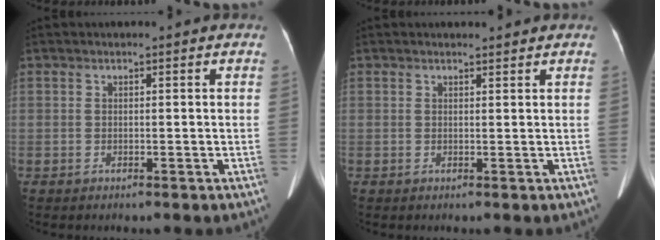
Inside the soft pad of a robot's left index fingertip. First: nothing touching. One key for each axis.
{"total": 1.3, "fx": 1.3, "fy": 0.2, "fz": 0.2, "tx": -0.008, "ty": 0.001, "tz": 0.021}